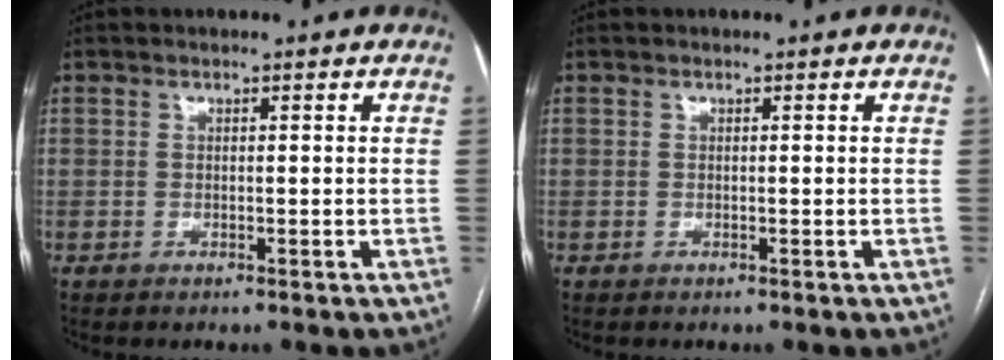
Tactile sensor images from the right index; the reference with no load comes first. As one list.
[{"total": 0.0}]